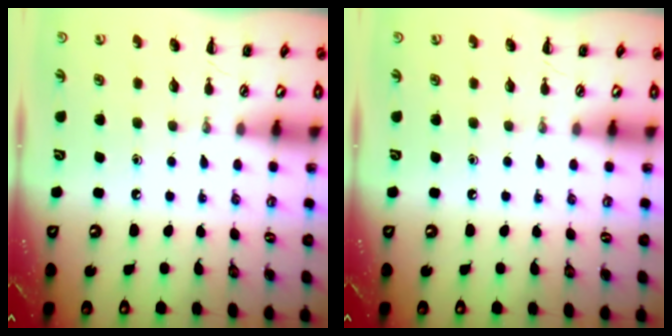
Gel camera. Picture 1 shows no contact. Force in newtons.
{"total": 0.0}